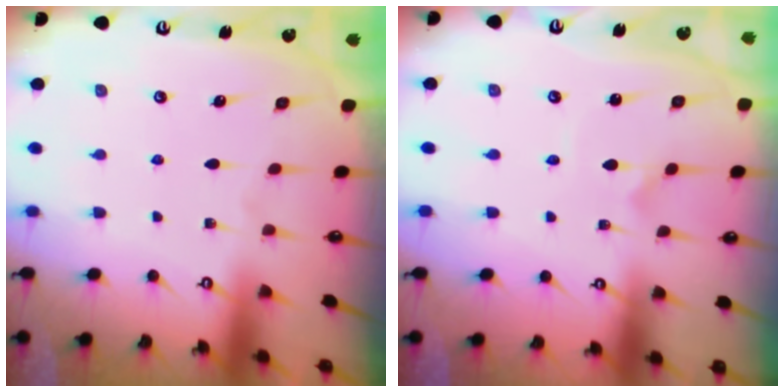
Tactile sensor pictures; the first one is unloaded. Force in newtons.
{"total": 0.9, "press": 0.9, "slide": 0.0}